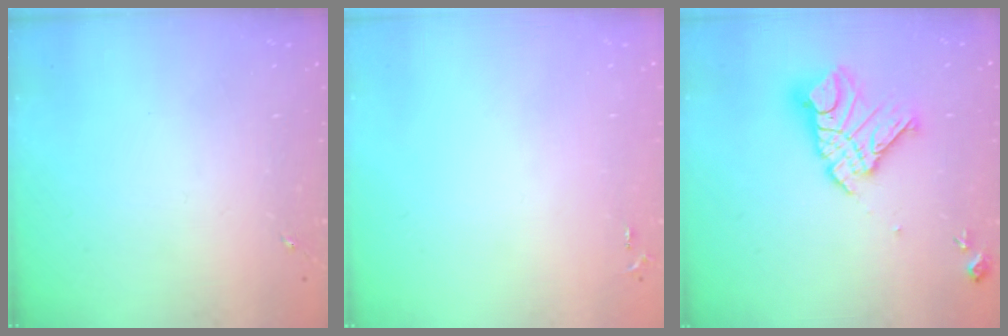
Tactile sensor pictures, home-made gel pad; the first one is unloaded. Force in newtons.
{"total": 2.5, "press": 2.5, "slide": 0.3}
{"total": 15.2, "press": 15.1, "slide": 1.6}